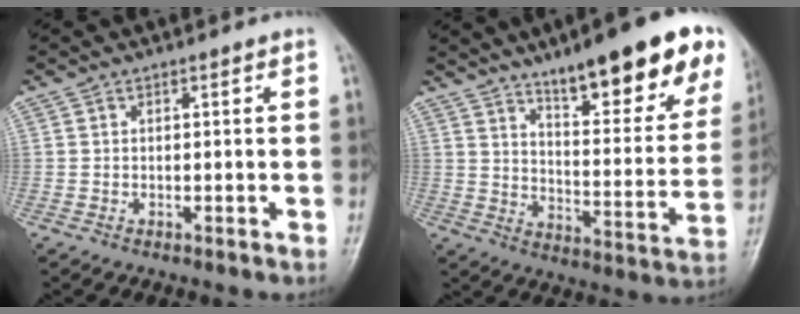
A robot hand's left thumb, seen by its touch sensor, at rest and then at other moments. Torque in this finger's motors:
{"motor_torque": [2.27, 2.23, 1.60, -1.17, 0.09]}